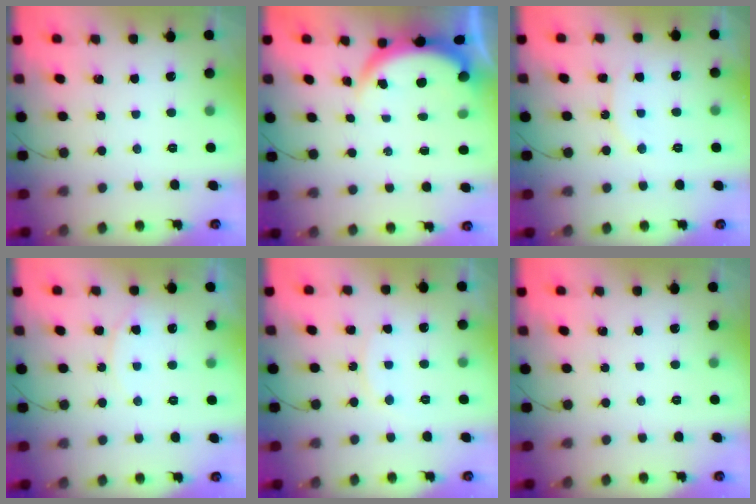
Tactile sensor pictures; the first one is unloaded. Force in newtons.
{"total": 3.8, "press": 3.8, "slide": 0.1}
{"total": 7.6, "press": 7.6, "slide": 0.7}
{"total": 7.1, "press": 7.1, "slide": 0.5}
{"total": 6.1, "press": 6.0, "slide": 0.4}
{"total": 0.0}